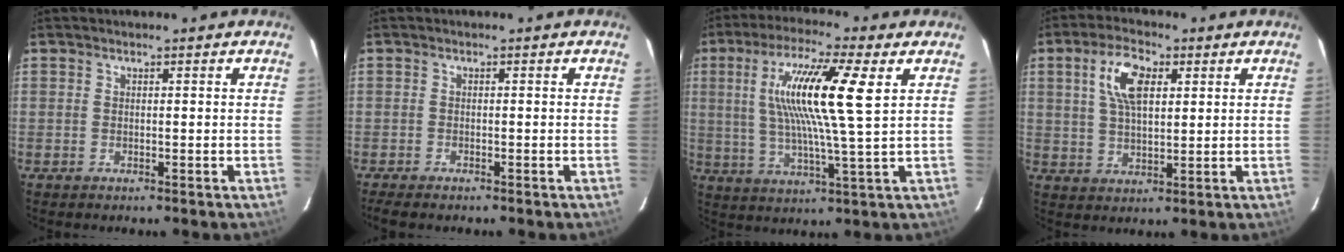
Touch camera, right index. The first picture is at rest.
{"total": 3.4, "force": [-2.9, 0.7, 1.6], "torque": [-0.041, -0.015, -0.051]}
{"total": 15.6, "force": [4.5, 0.9, 14.9], "torque": [-0.268, 0.007, 0.078]}
{"total": 8.5, "force": [2.9, 4.0, 6.9], "torque": [-0.132, 0.015, 0.056]}